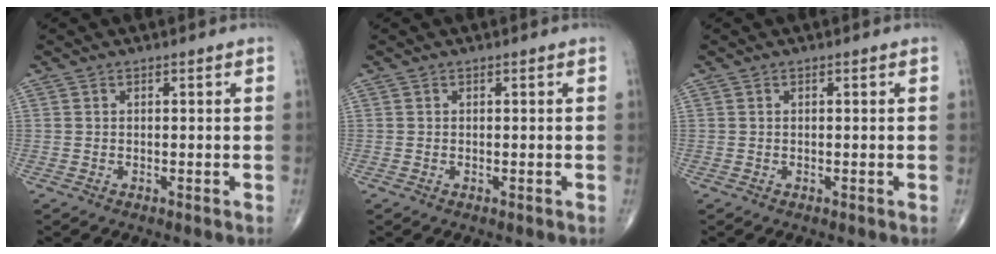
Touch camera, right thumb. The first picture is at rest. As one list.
[{"total": 0.0}, {"total": 0.0}]